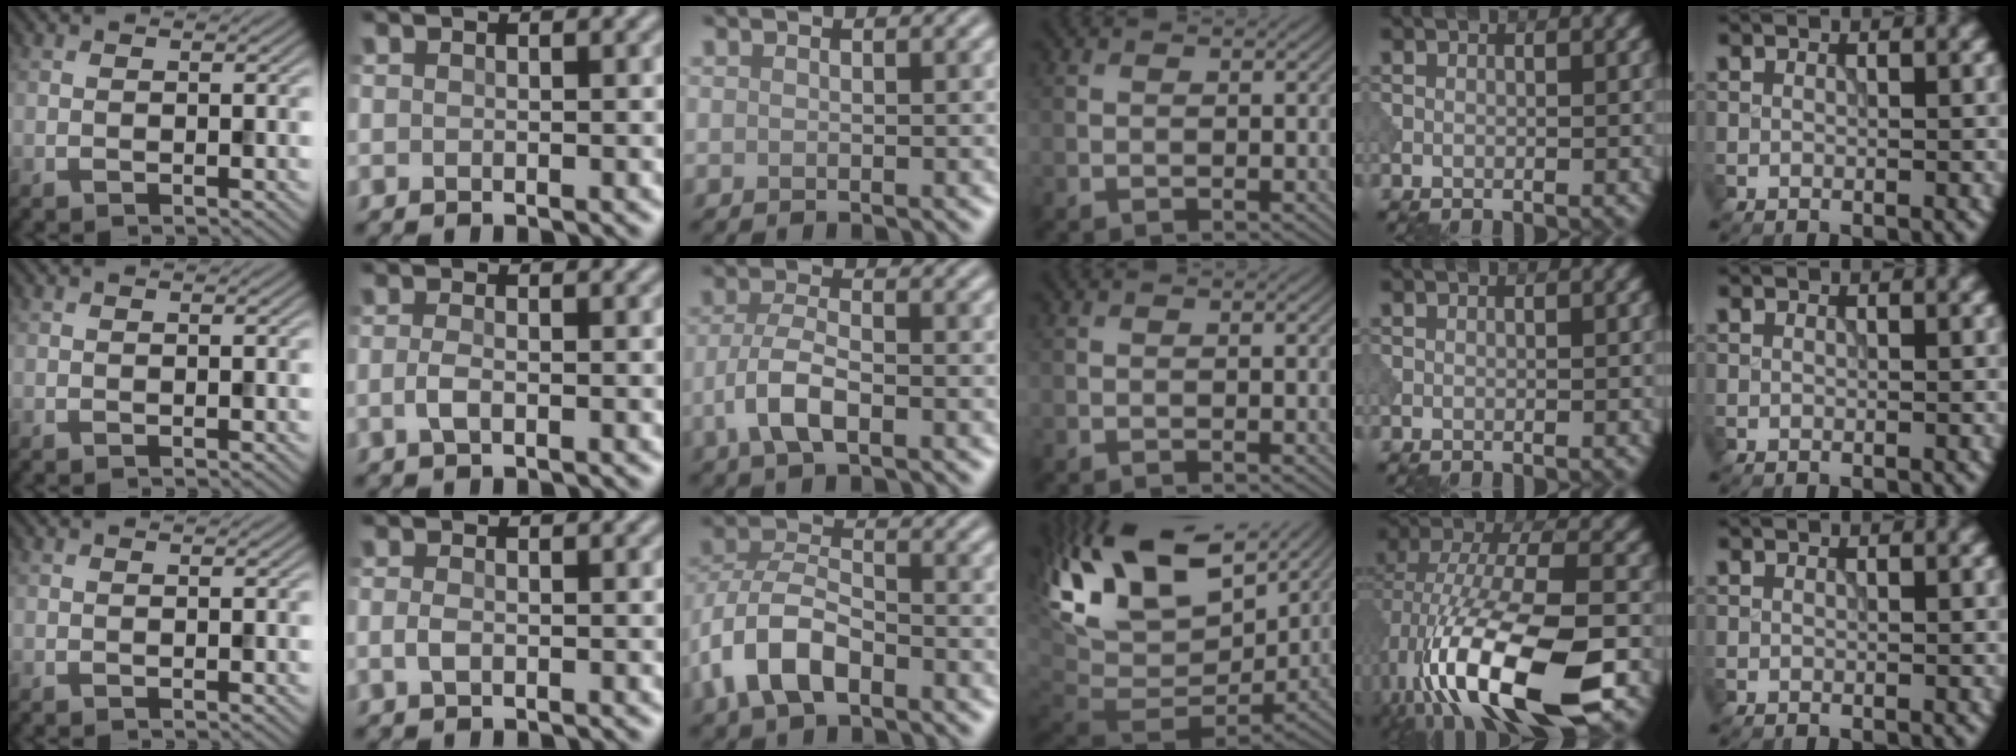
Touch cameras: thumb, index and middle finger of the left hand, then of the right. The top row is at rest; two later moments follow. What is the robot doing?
{"motion": "extract", "object": "peg toy"}